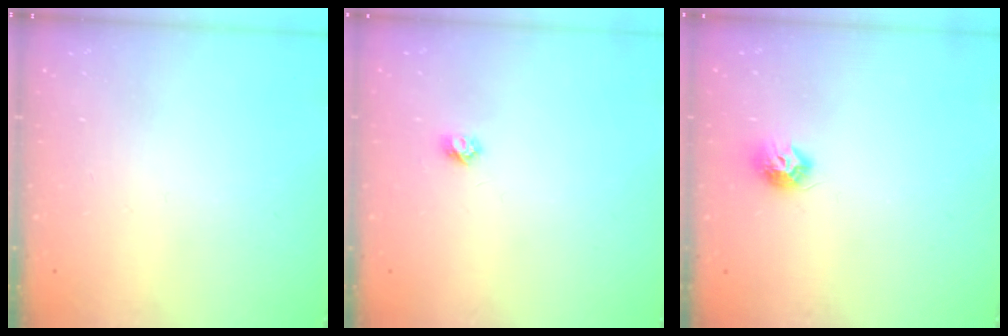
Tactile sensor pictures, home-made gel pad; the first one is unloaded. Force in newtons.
{"total": 3.7, "press": 3.7, "slide": 0.4}
{"total": 7.6, "press": 7.6, "slide": 0.2}